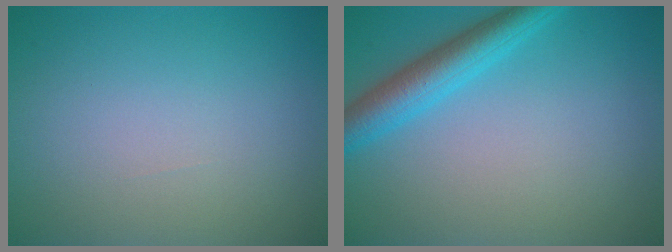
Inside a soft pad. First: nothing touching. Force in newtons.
{"total": 4.3, "press": 4.3, "slide": 0.2}